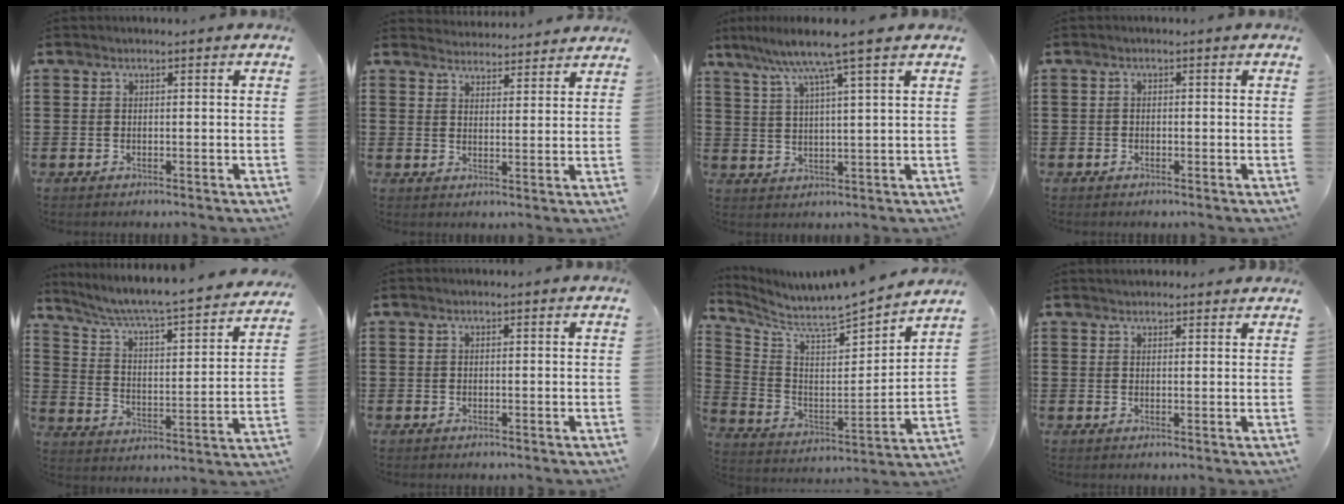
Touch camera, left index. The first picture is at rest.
{"total": 3.6, "force": [3.5, 0.1, -0.3], "torque": [-0.004, -0.016, 0.065]}
{"total": 7.4, "force": [5.3, -0.5, 5.2], "torque": [-0.117, -0.019, 0.087]}
{"total": 0.7, "force": [-0.4, 0.5, 0.2], "torque": [-0.006, 0.001, -0.009]}
{"total": 4.7, "force": [4.2, -0.1, 2.1], "torque": [-0.063, -0.042, 0.060]}
{"total": 0.0}
{"total": 5.3, "force": [5.2, 0.3, 0.9], "torque": [-0.053, -0.061, 0.079]}
{"total": 1.7, "force": [1.6, 0.4, 0.2], "torque": [-0.006, 0.004, 0.032]}